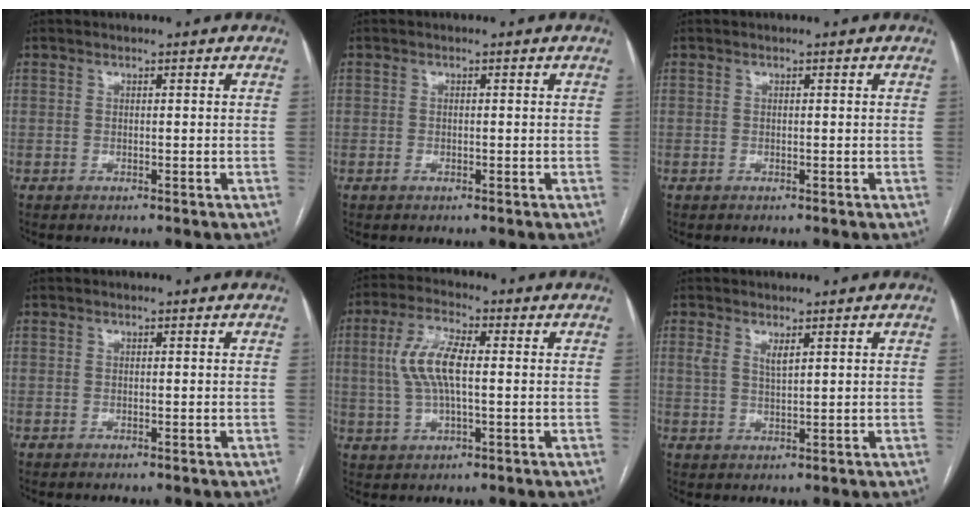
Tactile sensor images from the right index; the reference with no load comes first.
{"total": 0.6, "force": [-0.3, 0.4, 0.4], "torque": [-0.008, 0.001, -0.004]}
{"total": 0.0}
{"total": 0.0}
{"total": 8.3, "force": [0.8, 2.5, 7.9], "torque": [-0.173, 0.013, 0.016]}
{"total": 2.4, "force": [1.4, 0.5, 1.9], "torque": [-0.042, 0.001, 0.031]}